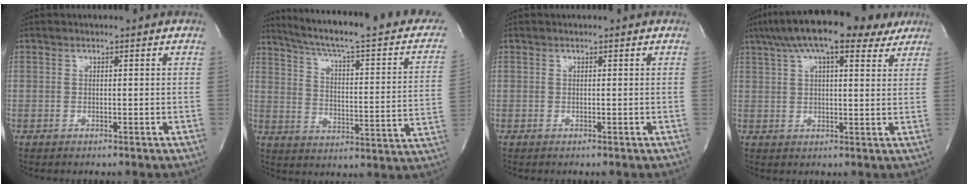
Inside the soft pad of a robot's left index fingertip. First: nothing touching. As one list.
[{"total": 23.7, "force": [18.8, 3.1, 14.0], "torque": [-0.205, -0.020, 0.240]}, {"total": 0.0}, {"total": 16.5, "force": [11.6, 4.7, 10.8], "torque": [-0.194, 0.048, 0.165]}]